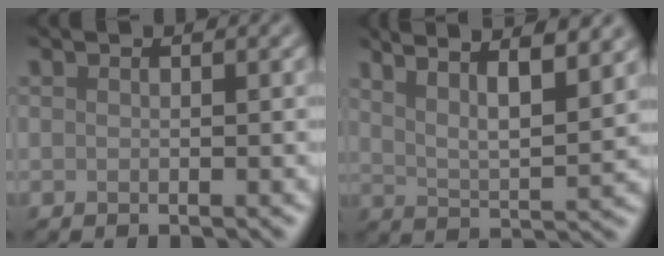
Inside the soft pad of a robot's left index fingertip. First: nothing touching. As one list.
[{"total": 9.2, "force": [6.3, 2.6, 6.2], "torque": [-0.073, 0.025, 0.067]}]